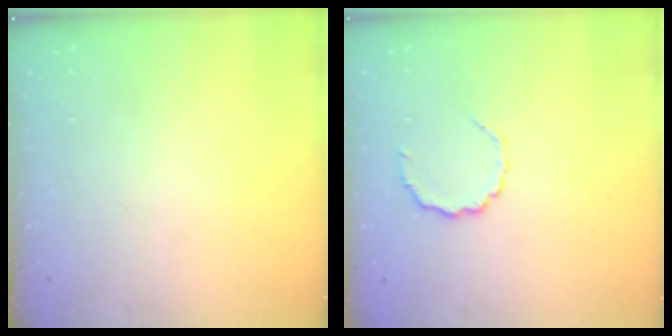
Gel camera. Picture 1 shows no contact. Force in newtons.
{"total": 5.1, "press": 4.9, "slide": 1.4}